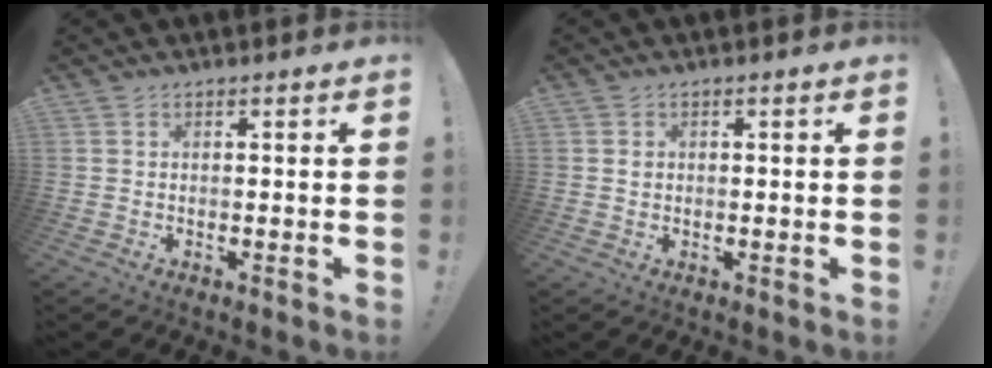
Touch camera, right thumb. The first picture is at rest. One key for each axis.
{"total": 0.7, "fx": 0.4, "fy": 0.6, "fz": -0.2, "tx": 0.009, "ty": 0.001, "tz": 0.006}